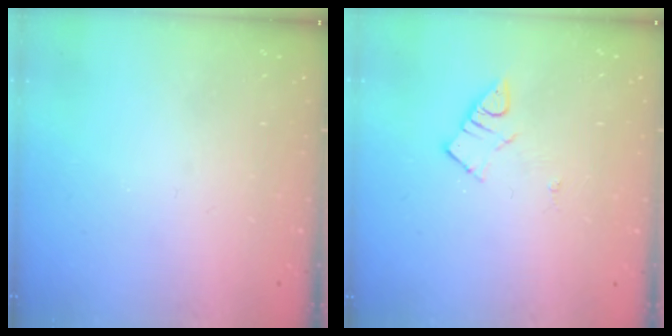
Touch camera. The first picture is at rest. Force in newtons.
{"total": 3.8, "press": 3.7, "slide": 0.4}